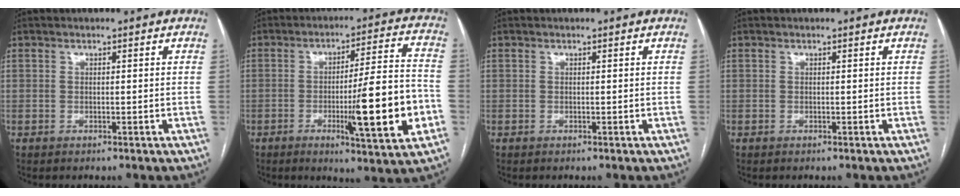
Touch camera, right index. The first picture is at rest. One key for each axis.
{"total": 15.4, "fx": -4.3, "fy": 0.8, "fz": 14.8, "tx": -0.220, "ty": -0.009, "tz": -0.061}
{"total": 0.0}
{"total": 0.0}